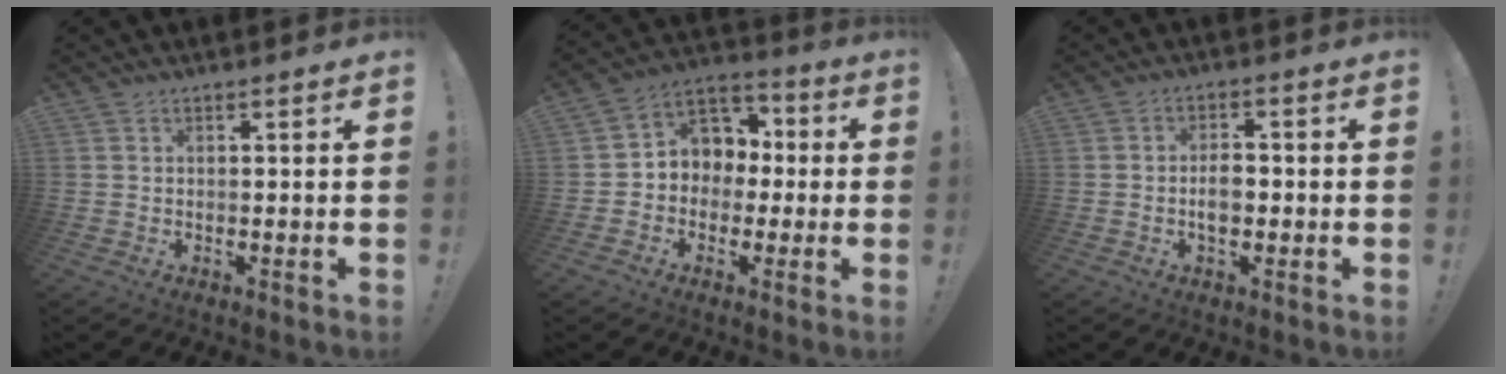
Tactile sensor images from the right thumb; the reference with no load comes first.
{"total": 8.2, "force": [-0.2, 7.8, 2.6], "torque": [-0.027, 0.001, 0.006]}
{"total": 4.8, "force": [-1.1, 2.9, 3.6], "torque": [-0.052, 0.002, -0.026]}